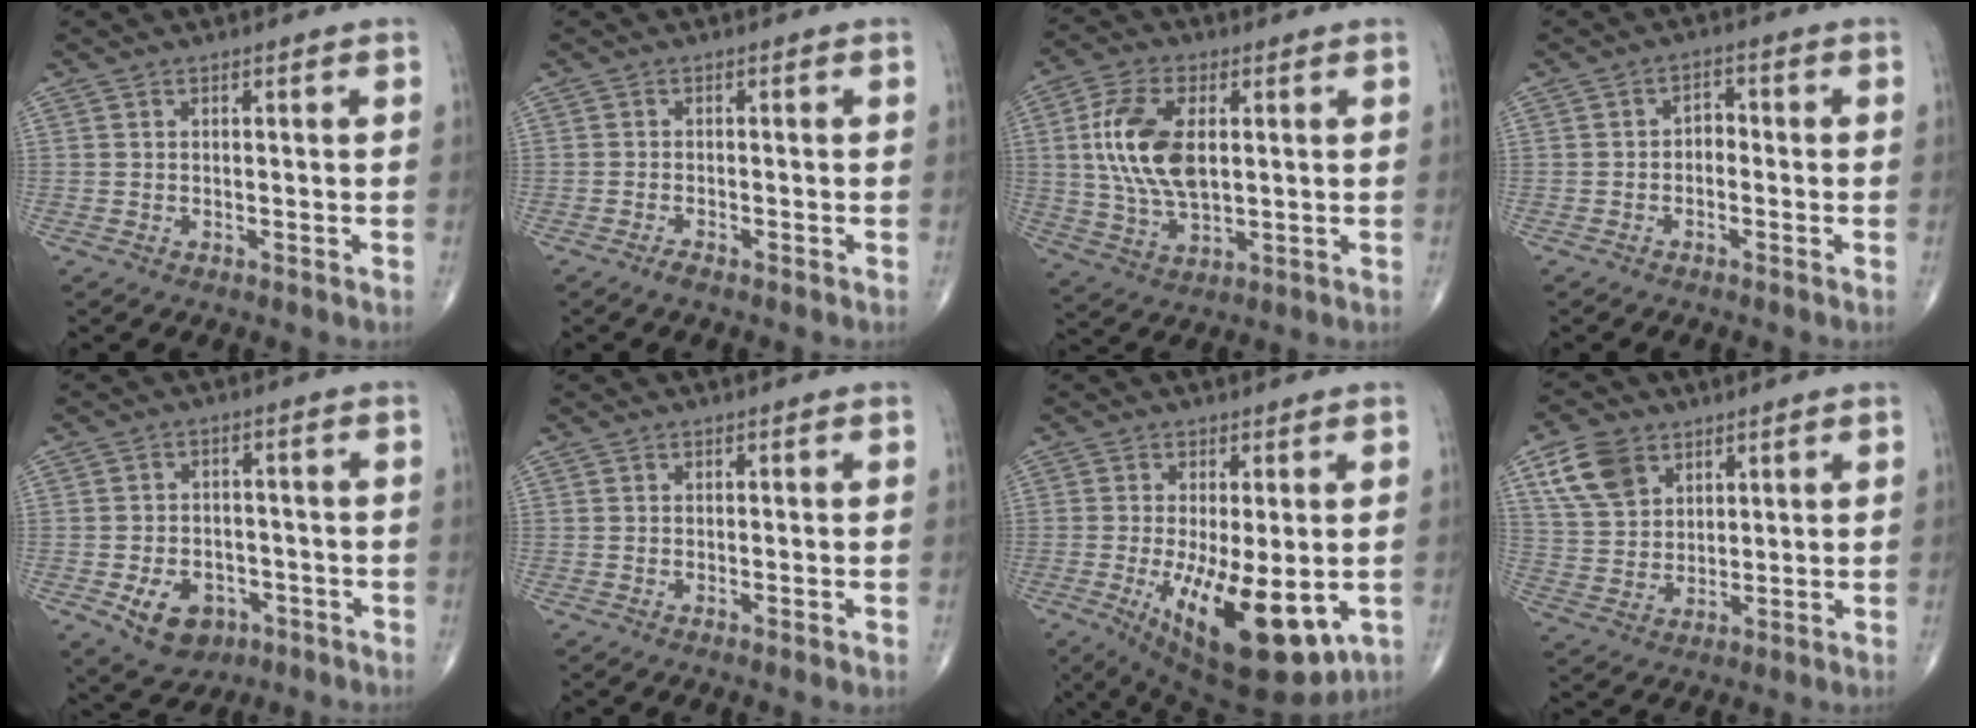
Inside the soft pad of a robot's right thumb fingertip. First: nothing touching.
{"total": 1.3, "force": [-1.1, 0.2, 0.6], "torque": [-0.020, 0.001, -0.022]}
{"total": 13.7, "force": [2.0, 7.3, 11.4], "torque": [-0.224, -0.002, 0.041]}
{"total": 2.5, "force": [-0.8, 1.8, 1.6], "torque": [-0.009, 0.017, -0.023]}
{"total": 9.0, "force": [-3.8, 6.5, 4.9], "torque": [-0.061, 0.021, -0.050]}
{"total": 1.0, "force": [-0.2, 0.1, 1.0], "torque": [-0.017, -0.003, -0.003]}
{"total": 16.7, "force": [-4.4, 6.3, 14.8], "torque": [-0.226, -0.029, -0.047]}
{"total": 9.6, "force": [5.0, 6.7, 4.8], "torque": [-0.075, -0.015, 0.101]}